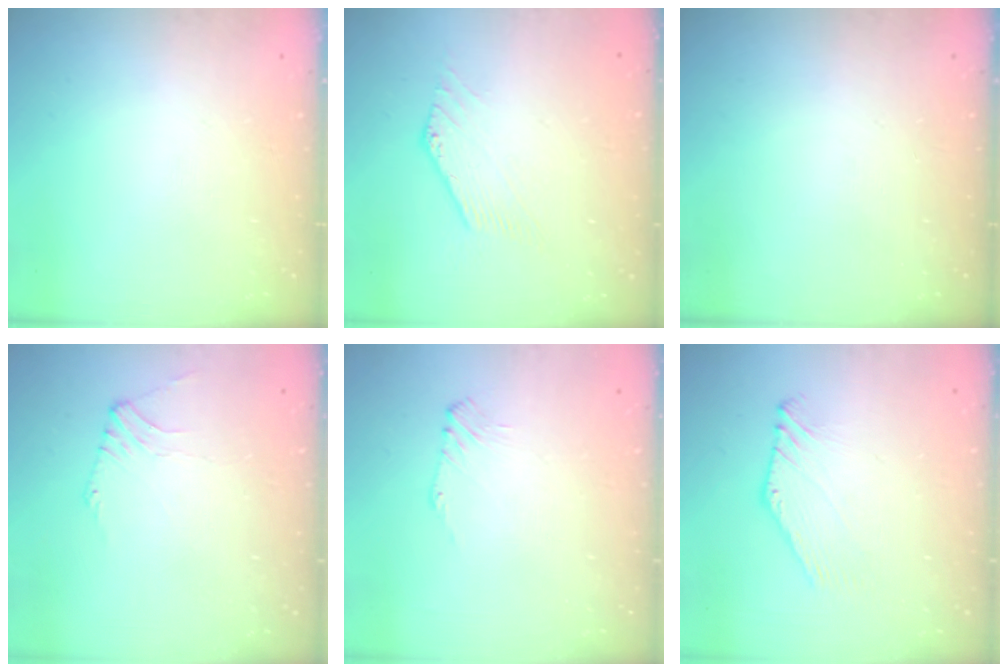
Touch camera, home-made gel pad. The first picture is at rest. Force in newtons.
{"total": 0.5, "press": 0.5, "slide": 0.2}
{"total": 0.0}
{"total": 1.9, "press": 1.9, "slide": 0.5}
{"total": 1.1, "press": 1.0, "slide": 0.4}
{"total": 1.0, "press": 1.0, "slide": 0.0}